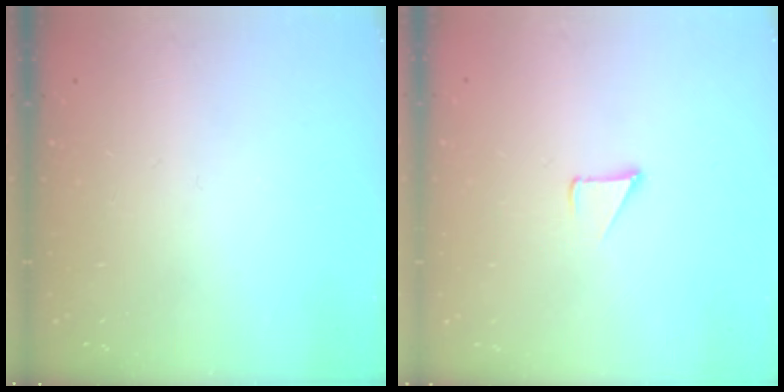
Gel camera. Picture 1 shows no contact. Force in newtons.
{"total": 1.5, "press": 1.5, "slide": 0.1}